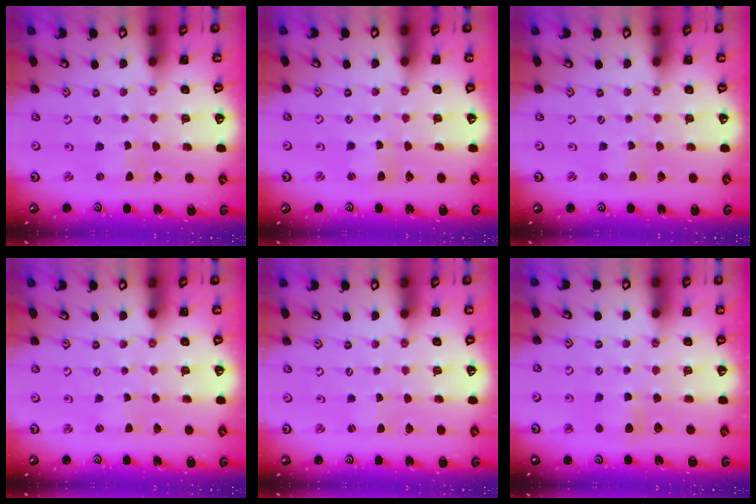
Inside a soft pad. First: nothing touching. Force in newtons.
{"total": 2.1, "press": 2.1, "slide": 0.3}
{"total": 1.2, "press": 1.2, "slide": 0.3}
{"total": 1.0, "press": 1.0, "slide": 0.2}
{"total": 0.0}
{"total": 4.9, "press": 4.8, "slide": 0.7}